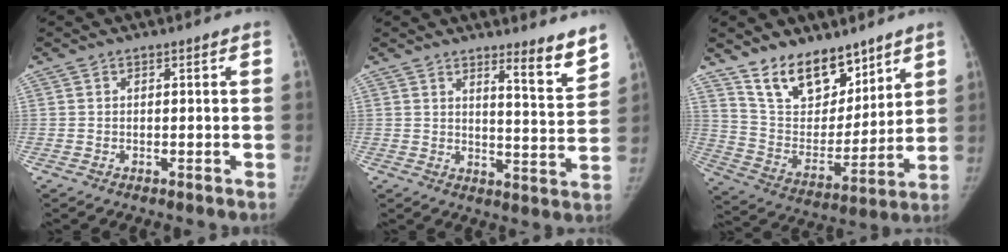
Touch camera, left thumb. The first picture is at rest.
{"total": 7.7, "force": [5.9, 0.8, 4.8], "torque": [-0.052, -0.055, 0.086]}
{"total": 16.7, "force": [11.9, 8.8, 7.6], "torque": [-0.069, -0.073, 0.219]}